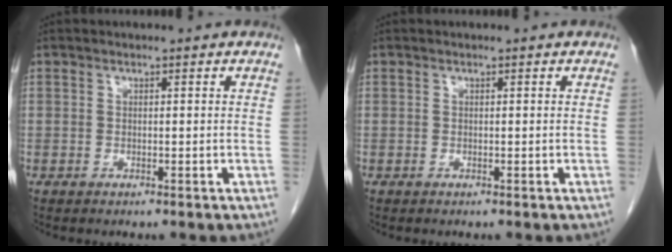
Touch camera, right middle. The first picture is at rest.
{"total": 0.0}